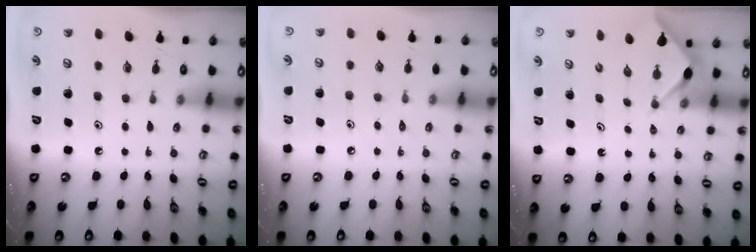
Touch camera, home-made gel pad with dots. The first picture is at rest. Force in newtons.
{"total": 2.5, "press": 2.5, "slide": 0.5}
{"total": 2.8, "press": 2.8, "slide": 0.4}